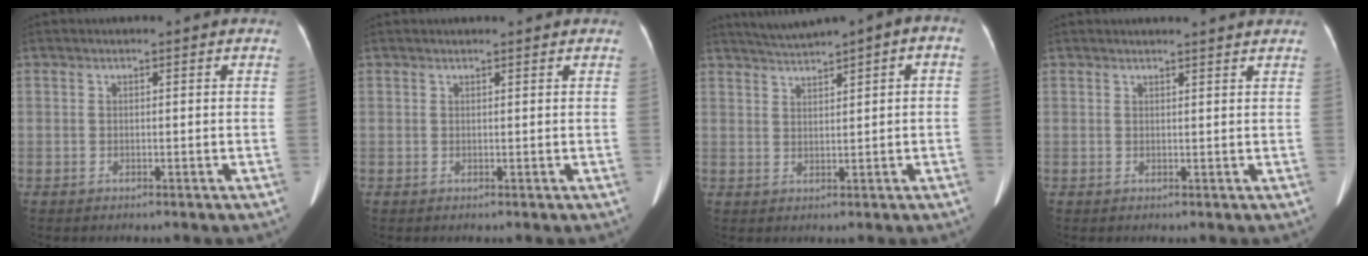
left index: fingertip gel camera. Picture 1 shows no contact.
{"total": 1.5, "force": [1.4, 0.2, 0.4], "torque": [-0.006, 0.011, 0.019]}
{"total": 5.7, "force": [3.4, 0.5, 4.5], "torque": [-0.074, 0.029, 0.057]}
{"total": 3.9, "force": [3.7, -0.4, 1.0], "torque": [-0.012, 0.005, 0.038]}